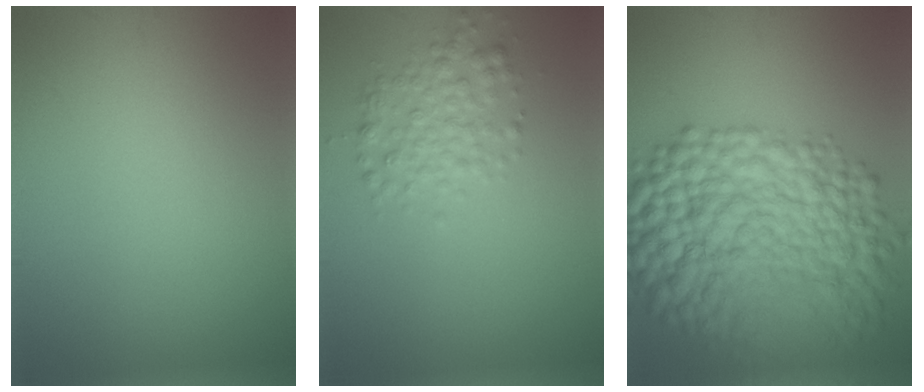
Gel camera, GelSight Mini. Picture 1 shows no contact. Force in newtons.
{"total": 2.9, "press": 2.9, "slide": 0.1}
{"total": 14.9, "press": 14.9, "slide": 0.2}